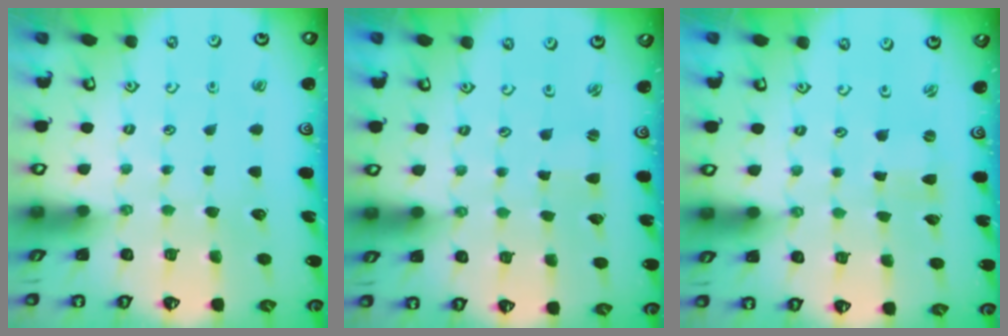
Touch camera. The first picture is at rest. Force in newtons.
{"total": 0.6, "press": 0.6, "slide": 0.1}
{"total": 0.0}